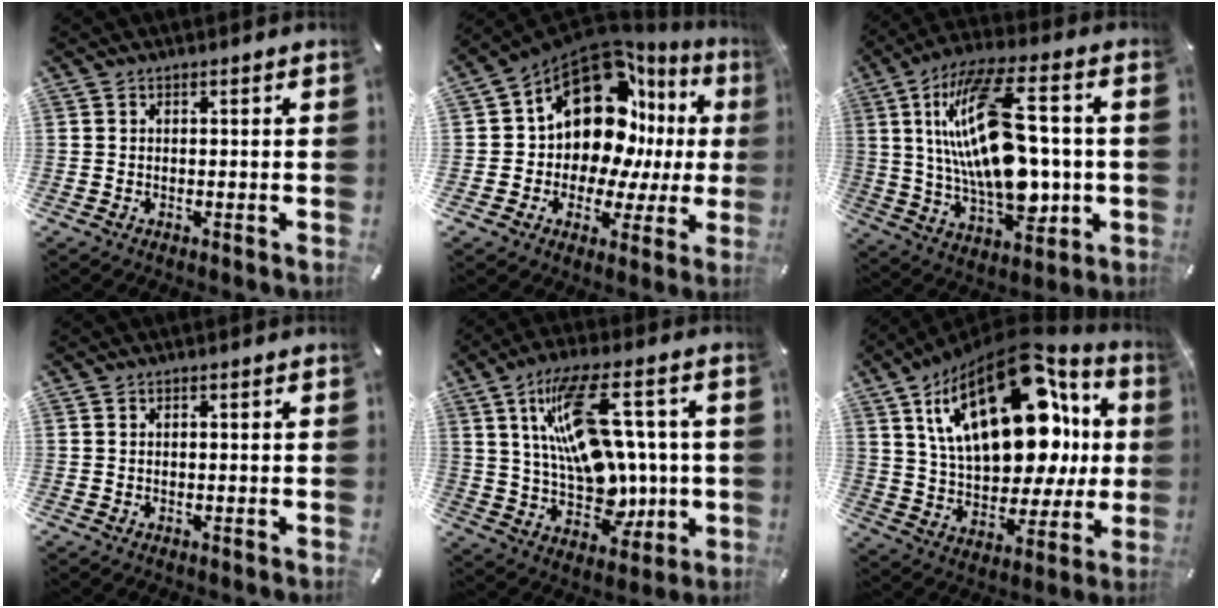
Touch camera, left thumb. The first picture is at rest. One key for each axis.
{"total": 17.1, "fx": 7.1, "fy": 11.5, "fz": 10.5, "tx": -0.172, "ty": -0.078, "tz": 0.118}
{"total": 24.5, "fx": 2.7, "fy": 12.1, "fz": 21.2, "tx": -0.408, "ty": -0.009, "tz": 0.038}
{"total": 0.0}
{"total": 20.3, "fx": 5.7, "fy": 11.8, "fz": 15.5, "tx": -0.276, "ty": -0.023, "tz": 0.095}
{"total": 27.9, "fx": 9.4, "fy": 15.5, "fz": 21.2, "tx": -0.349, "ty": -0.053, "tz": 0.161}